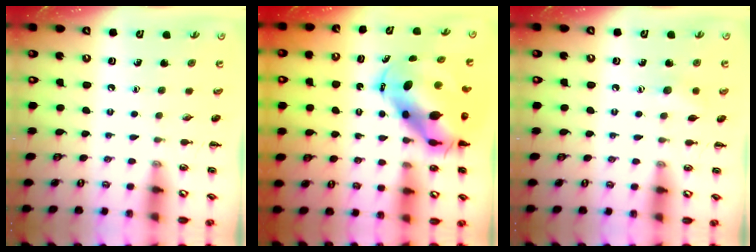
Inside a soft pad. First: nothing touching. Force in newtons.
{"total": 11.0, "press": 10.7, "slide": 2.5}
{"total": 5.9, "press": 5.7, "slide": 1.3}